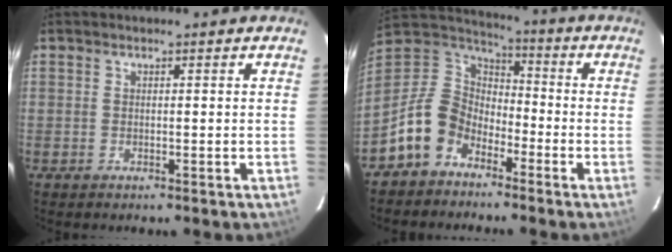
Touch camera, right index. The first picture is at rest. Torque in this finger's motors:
{"motor_torque": [0.91, -0.66, 0.34, 0.05]}